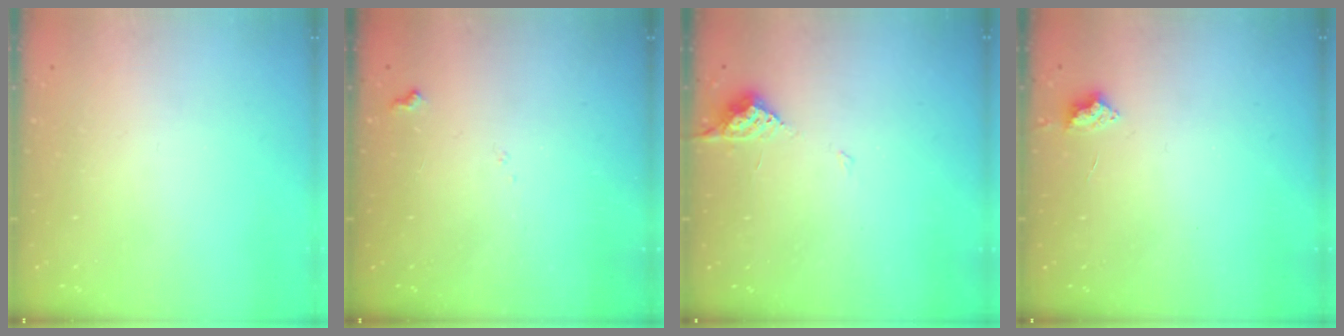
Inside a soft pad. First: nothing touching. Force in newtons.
{"total": 6.2, "press": 6.2, "slide": 0.6}
{"total": 5.0, "press": 5.0, "slide": 0.6}
{"total": 2.7, "press": 2.6, "slide": 0.5}